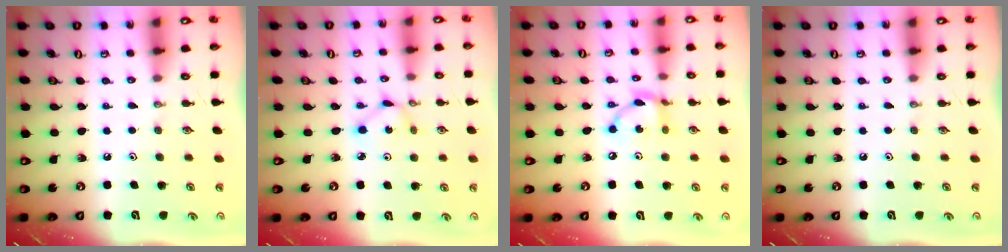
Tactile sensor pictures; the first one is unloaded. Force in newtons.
{"total": 2.0, "press": 2.0, "slide": 0.1}
{"total": 9.3, "press": 9.3, "slide": 0.5}
{"total": 0.0}